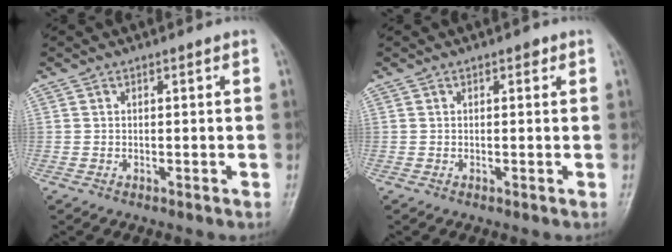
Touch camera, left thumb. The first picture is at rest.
{"total": 0.9, "force": [0.4, 0.6, 0.5], "torque": [0.001, 0.000, 0.002]}